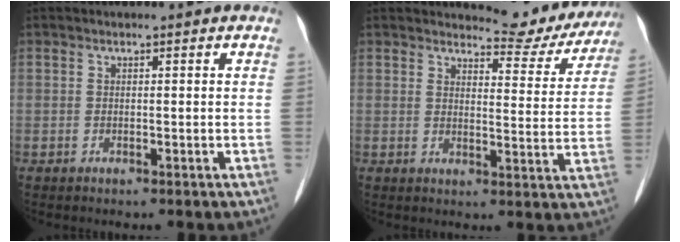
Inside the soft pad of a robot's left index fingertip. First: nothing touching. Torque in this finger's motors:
{"motor_torque": [-0.71, -0.97, -0.65, -0.07]}